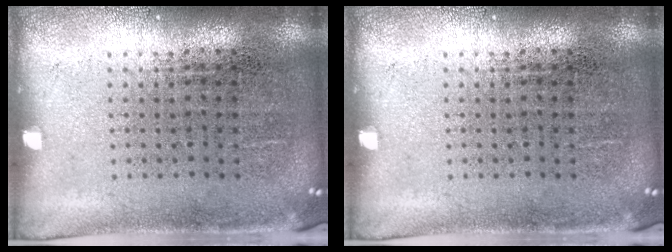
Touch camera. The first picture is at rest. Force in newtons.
{"total": 0.0}